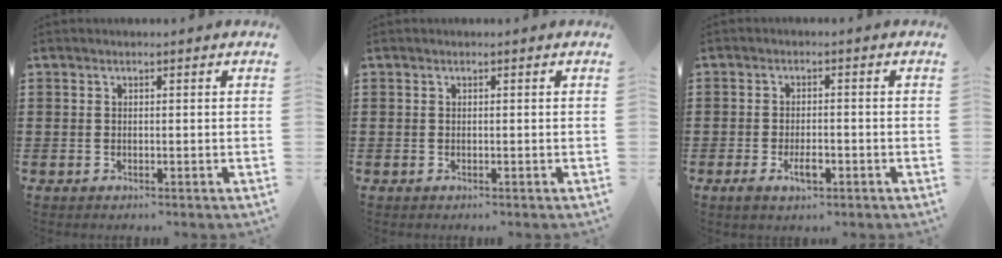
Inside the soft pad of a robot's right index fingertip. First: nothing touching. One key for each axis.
{"total": 0.0}
{"total": 3.7, "fx": -1.6, "fy": 1.5, "fz": 3.0, "tx": -0.057, "ty": 0.000, "tz": -0.029}